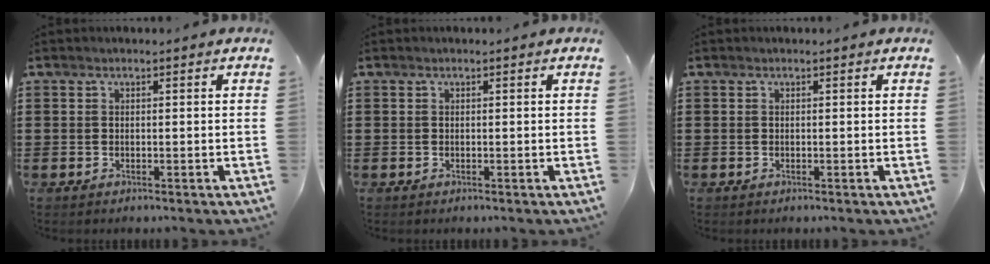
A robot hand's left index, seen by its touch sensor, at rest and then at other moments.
{"total": 0.0}
{"total": 0.0}